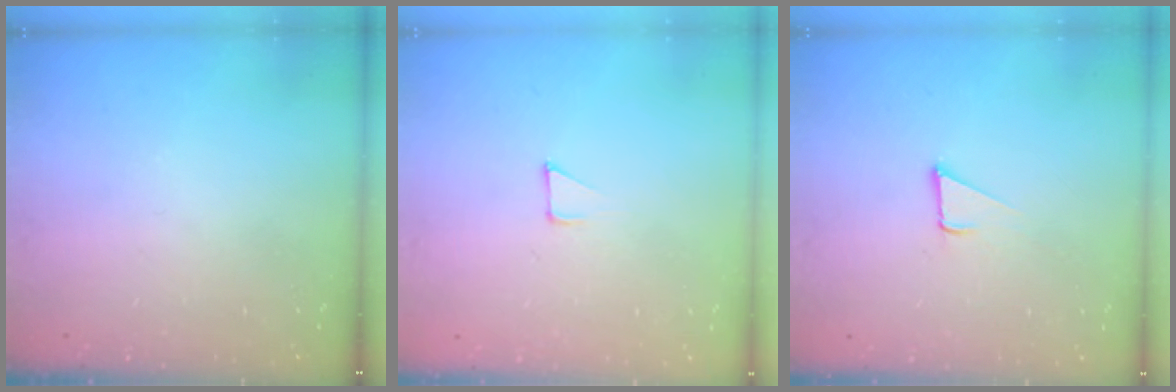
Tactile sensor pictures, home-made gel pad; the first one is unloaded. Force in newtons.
{"total": 2.8, "press": 2.8, "slide": 0.2}
{"total": 3.2, "press": 3.2, "slide": 0.1}